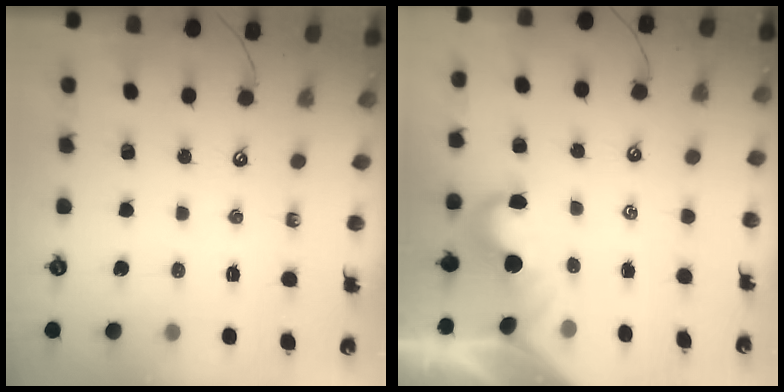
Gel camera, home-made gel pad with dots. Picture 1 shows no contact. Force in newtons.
{"total": 1.8, "press": 1.6, "slide": 0.8}